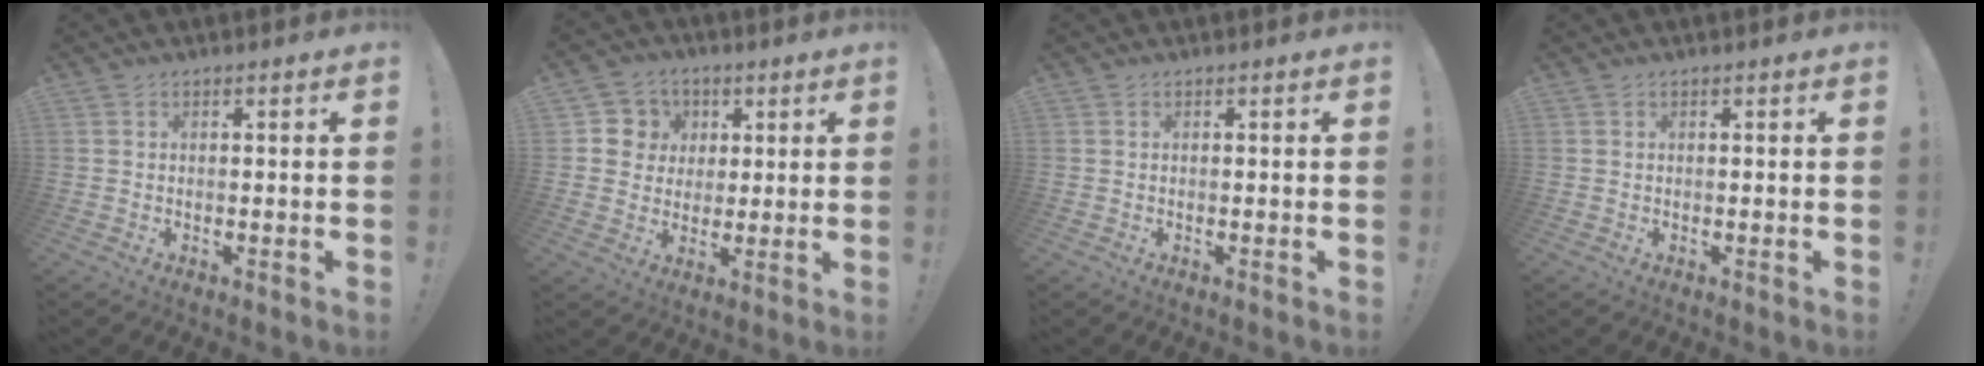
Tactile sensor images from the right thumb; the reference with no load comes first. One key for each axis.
{"total": 8.3, "fx": 1.4, "fy": 8.1, "fz": 1.0, "tx": -0.004, "ty": -0.010, "tz": 0.032}
{"total": 0.0}
{"total": 0.0}